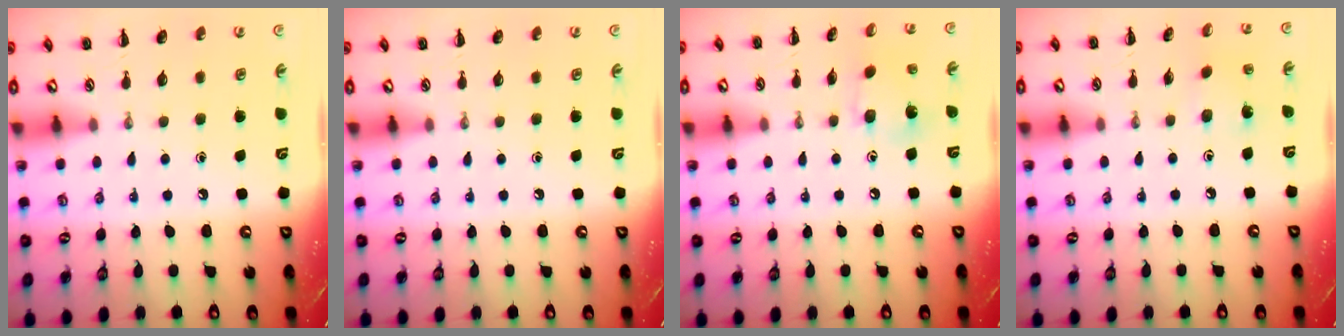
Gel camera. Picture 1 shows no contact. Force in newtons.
{"total": 0.0}
{"total": 4.8, "press": 4.7, "slide": 1.0}
{"total": 1.7, "press": 1.5, "slide": 0.6}